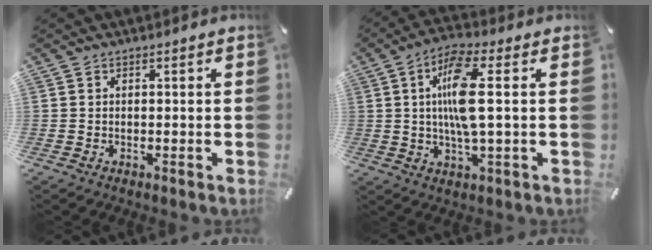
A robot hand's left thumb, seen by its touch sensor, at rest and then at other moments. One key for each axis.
{"total": 11.2, "fx": 1.3, "fy": 2.8, "fz": 10.7, "tx": -0.216, "ty": -0.001, "tz": 0.016}